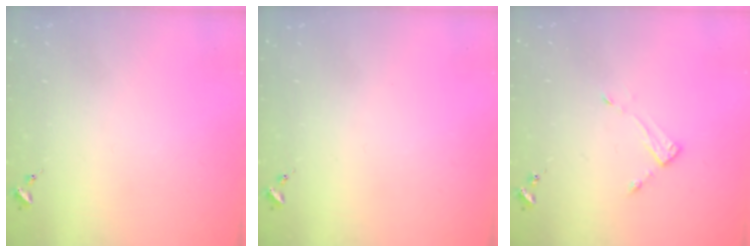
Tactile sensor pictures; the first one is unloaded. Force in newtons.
{"total": 0.0}
{"total": 3.3, "press": 3.2, "slide": 0.3}